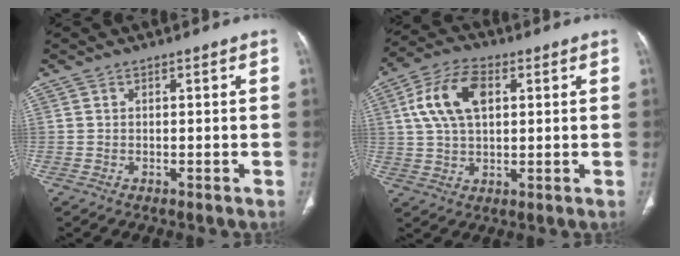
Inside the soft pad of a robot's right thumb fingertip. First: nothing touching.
{"total": 11.5, "force": [3.0, 6.6, 8.9], "torque": [-0.171, 0.011, 0.054]}